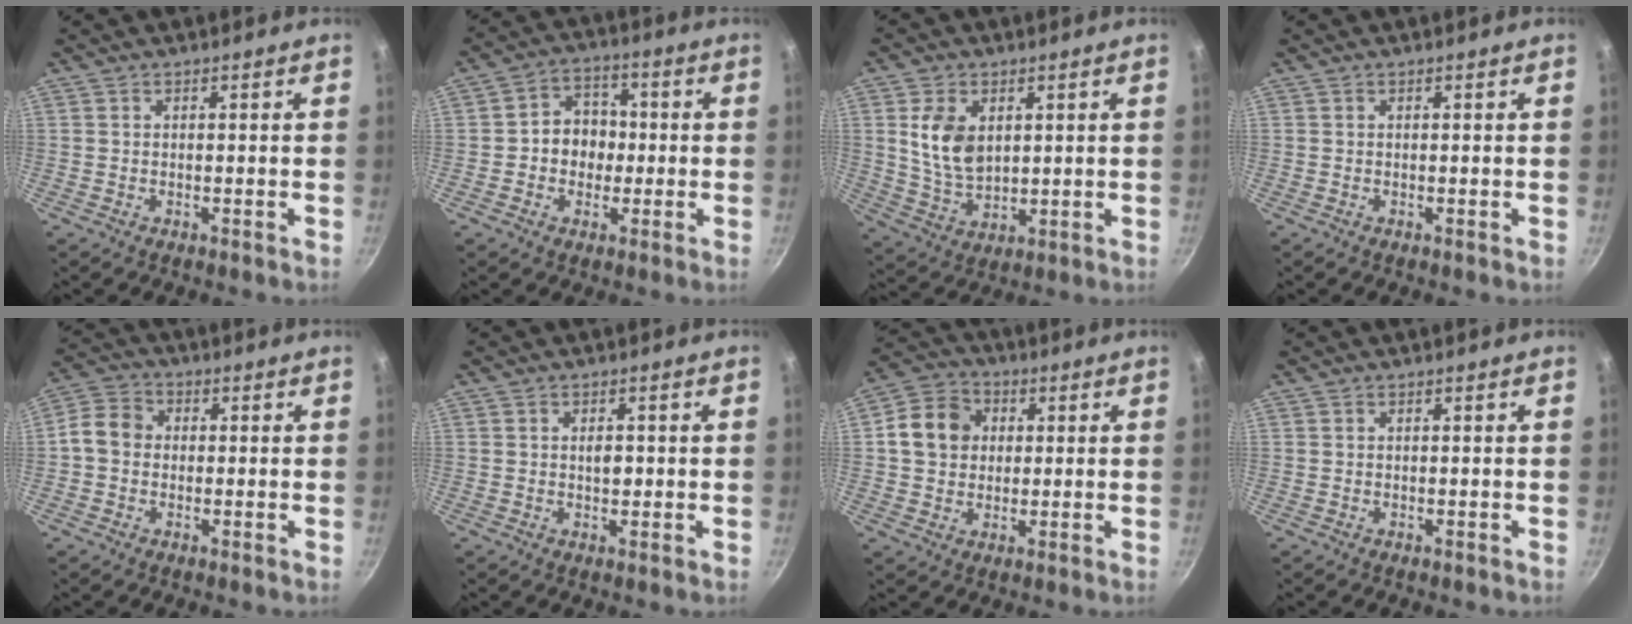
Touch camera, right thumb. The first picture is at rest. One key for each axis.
{"total": 8.1, "fx": -0.5, "fy": 6.9, "fz": 4.2, "tx": -0.023, "ty": 0.019, "tz": -0.019}
{"total": 9.7, "fx": 2.4, "fy": 6.5, "fz": 6.8, "tx": -0.114, "ty": -0.019, "tz": 0.054}
{"total": 0.0}
{"total": 6.1, "fx": -0.2, "fy": 5.1, "fz": 3.3, "tx": -0.045, "ty": 0.015, "tz": -0.024}
{"total": 2.4, "fx": 0.1, "fy": 1.4, "fz": 2.0, "tx": -0.021, "ty": 0.000, "tz": 0.000}
{"total": 9.8, "fx": 1.5, "fy": 8.3, "fz": 4.9, "tx": -0.061, "ty": 0.013, "tz": 0.011}
{"total": 0.0}